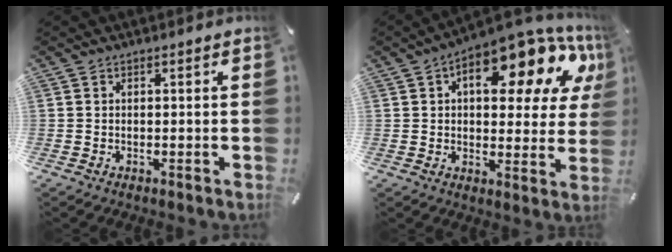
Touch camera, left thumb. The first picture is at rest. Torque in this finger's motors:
{"motor_torque": [2.17, 2.67, 2.25, -0.52, 0.18]}